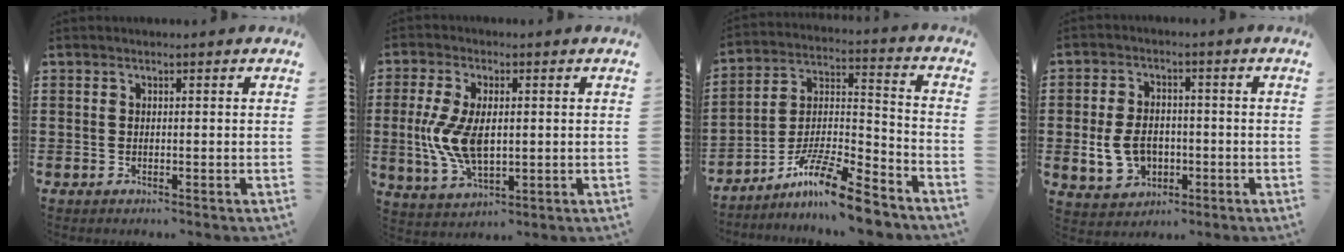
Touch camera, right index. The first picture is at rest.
{"total": 8.6, "force": [0.0, 4.2, 7.5], "torque": [-0.174, -0.003, -0.003]}
{"total": 12.0, "force": [-9.6, 1.8, 7.1], "torque": [-0.126, 0.026, -0.183]}
{"total": 6.1, "force": [-1.2, 4.7, 3.8], "torque": [-0.087, 0.000, -0.029]}